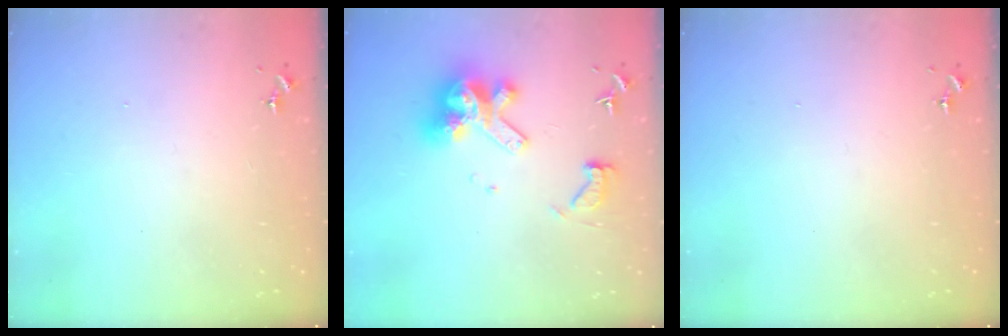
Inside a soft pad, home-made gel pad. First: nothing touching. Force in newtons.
{"total": 14.0, "press": 13.9, "slide": 1.5}
{"total": 0.0}